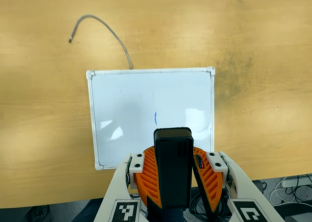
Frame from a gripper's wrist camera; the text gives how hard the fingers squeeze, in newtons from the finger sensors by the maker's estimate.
{"total": 7.9, "left": 8.6, "right": 7.3}